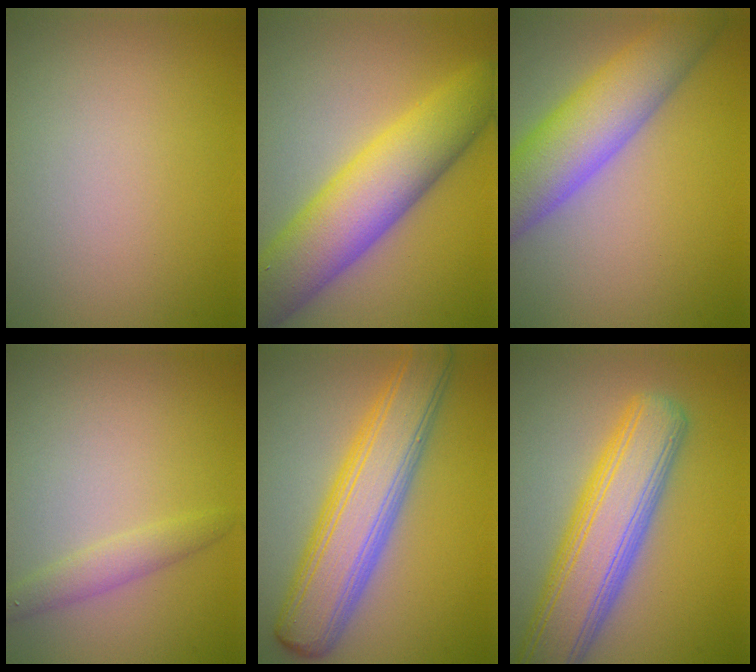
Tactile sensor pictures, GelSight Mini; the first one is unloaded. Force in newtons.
{"total": 9.2, "press": 9.2, "slide": 0.3}
{"total": 7.6, "press": 7.5, "slide": 0.7}
{"total": 1.8, "press": 1.8, "slide": 0.0}
{"total": 8.0, "press": 8.0, "slide": 0.2}
{"total": 8.6, "press": 8.6, "slide": 0.4}